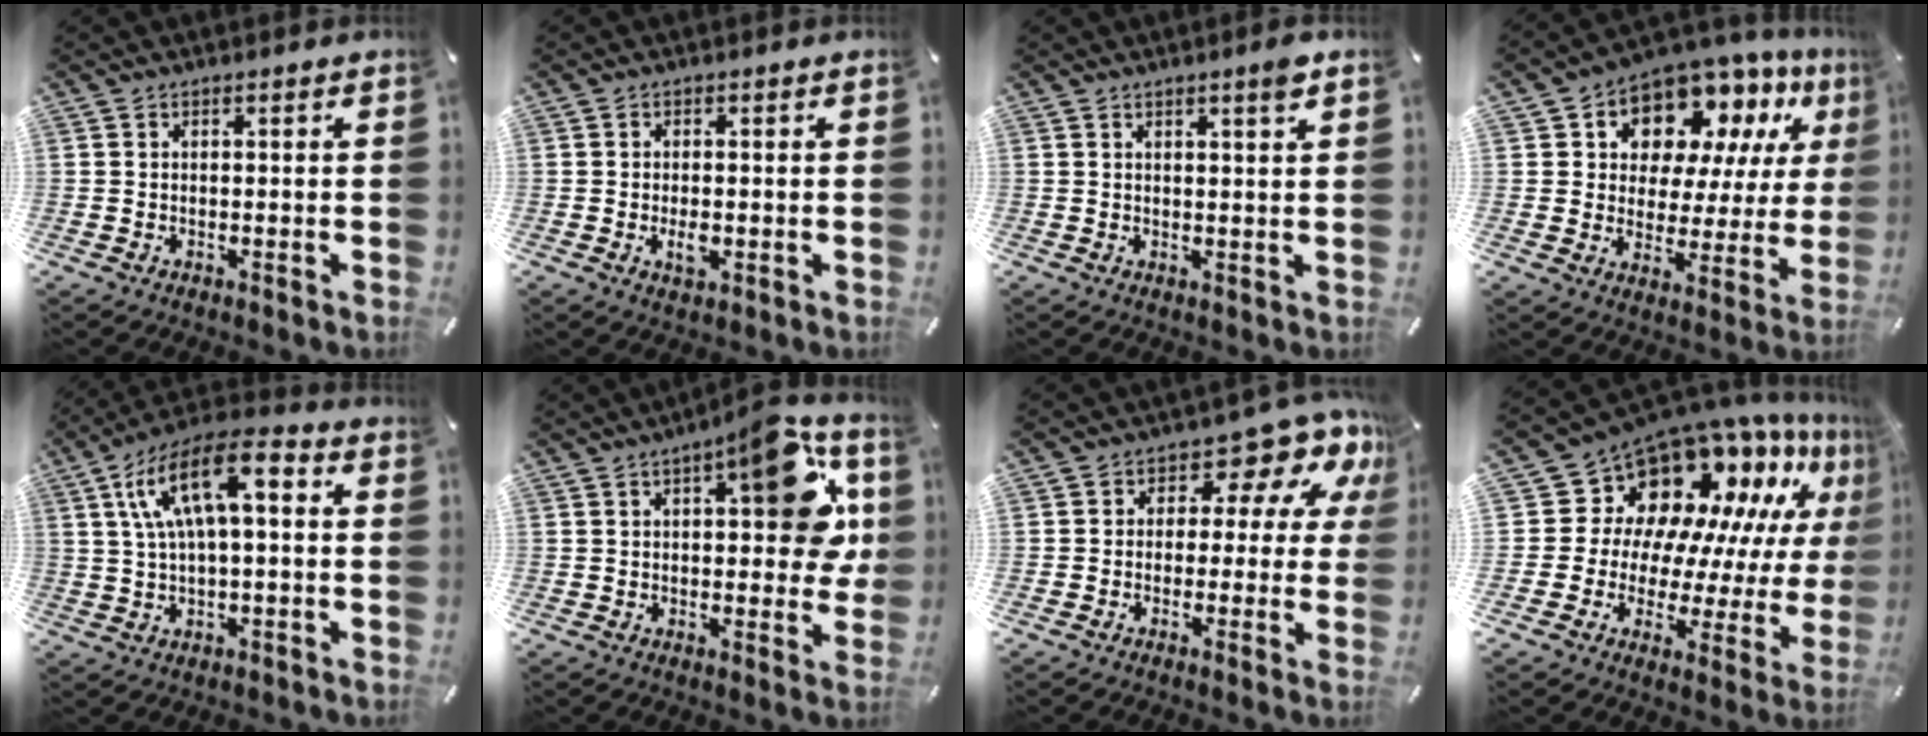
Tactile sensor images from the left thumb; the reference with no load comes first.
{"total": 3.1, "force": [-0.6, 1.7, 2.6], "torque": [-0.061, -0.004, -0.013]}
{"total": 2.9, "force": [1.8, 0.2, 2.2], "torque": [-0.038, -0.004, 0.030]}
{"total": 11.5, "force": [8.3, 7.3, 3.3], "torque": [-0.073, -0.072, 0.155]}
{"total": 14.2, "force": [4.0, 6.1, 12.1], "torque": [-0.236, 0.000, 0.071]}
{"total": 15.9, "force": [5.0, 7.0, 13.4], "torque": [-0.156, -0.021, 0.078]}
{"total": 11.0, "force": [4.9, 6.3, 7.6], "torque": [-0.091, -0.040, 0.081]}
{"total": 15.7, "force": [11.1, 10.1, 4.6], "torque": [-0.074, -0.127, 0.202]}